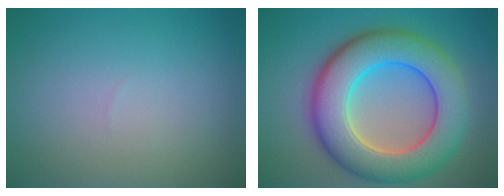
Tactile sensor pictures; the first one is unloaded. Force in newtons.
{"total": 10.7, "press": 10.7, "slide": 0.6}